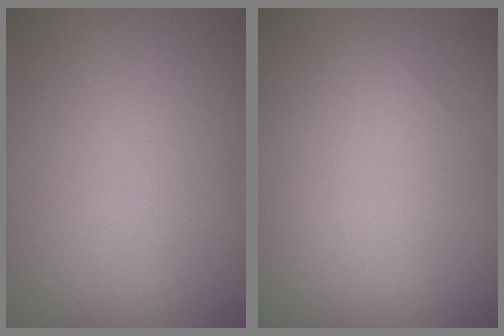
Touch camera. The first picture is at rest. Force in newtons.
{"total": 0.0}